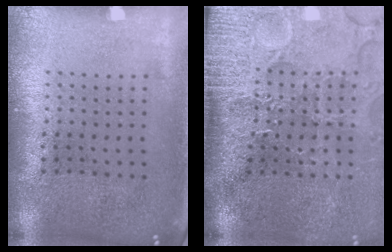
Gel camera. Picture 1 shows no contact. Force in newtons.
{"total": 4.5, "press": 3.8, "slide": 2.6}